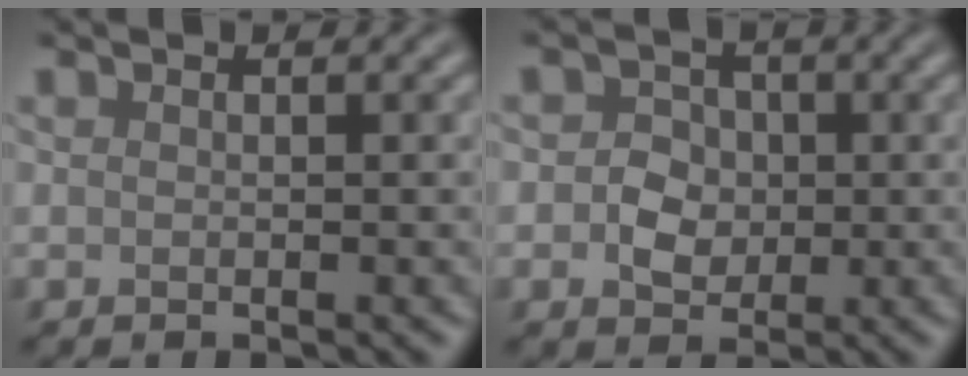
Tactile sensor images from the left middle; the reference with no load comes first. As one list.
[{"total": 2.8, "force": [-0.3, 2.5, 1.4], "torque": [-0.015, 0.000, -0.011]}]